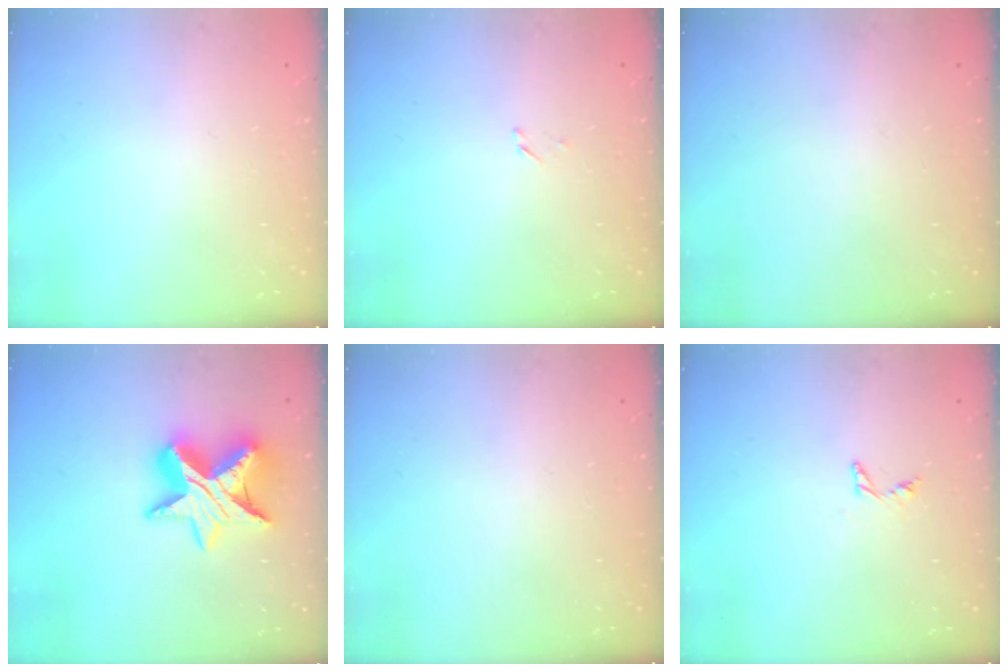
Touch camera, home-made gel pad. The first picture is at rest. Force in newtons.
{"total": 1.6, "press": 1.6, "slide": 0.2}
{"total": 0.0}
{"total": 15.0, "press": 15.0, "slide": 1.2}
{"total": 0.0}
{"total": 3.8, "press": 3.7, "slide": 0.4}